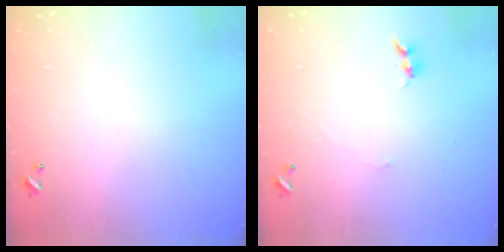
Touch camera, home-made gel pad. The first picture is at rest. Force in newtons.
{"total": 1.4, "press": 1.3, "slide": 0.4}